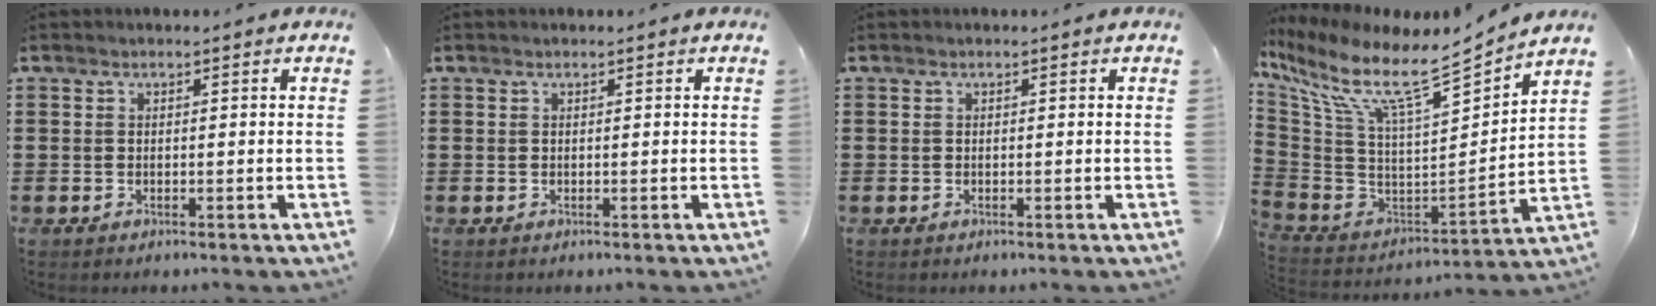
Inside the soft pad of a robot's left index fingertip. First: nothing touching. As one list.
[{"total": 0.0}, {"total": 0.0}, {"total": 9.9, "force": [7.2, 1.2, 6.6], "torque": [-0.155, -0.061, 0.116]}]